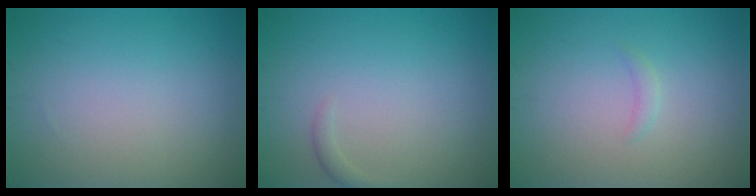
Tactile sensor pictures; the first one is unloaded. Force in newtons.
{"total": 0.8, "press": 0.8, "slide": 0.1}
{"total": 0.7, "press": 0.7, "slide": 0.1}